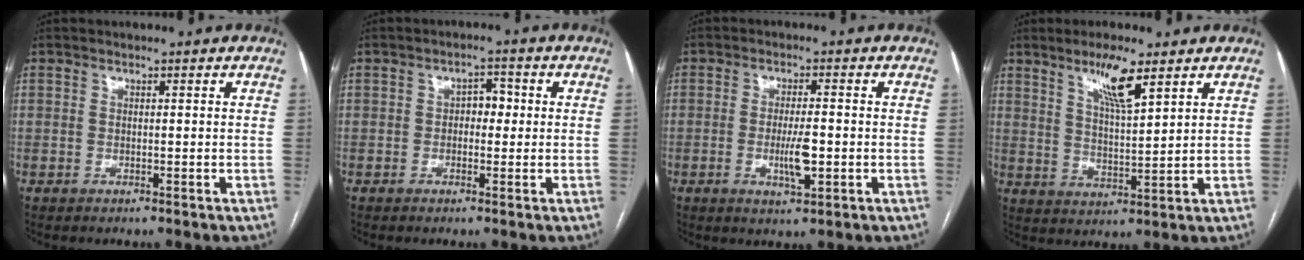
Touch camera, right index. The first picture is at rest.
{"total": 3.0, "force": [0.1, 1.9, 2.4], "torque": [-0.029, 0.015, -0.001]}
{"total": 5.0, "force": [-1.2, 1.0, 4.7], "torque": [-0.090, -0.006, -0.017]}
{"total": 7.3, "force": [4.7, 0.8, 5.6], "torque": [-0.104, -0.006, 0.085]}